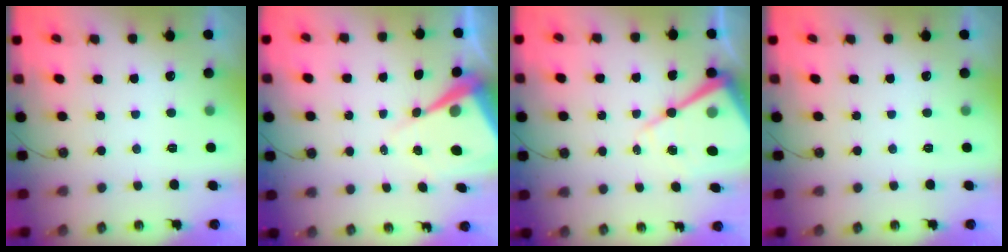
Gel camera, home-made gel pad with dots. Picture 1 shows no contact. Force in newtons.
{"total": 10.9, "press": 10.8, "slide": 1.2}
{"total": 15.1, "press": 15.0, "slide": 1.1}
{"total": 0.0}